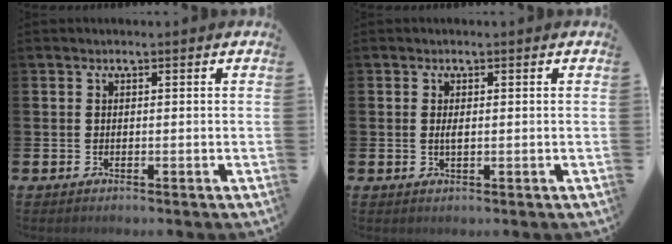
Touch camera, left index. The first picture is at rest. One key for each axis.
{"total": 1.0, "fx": 0.1, "fy": 0.4, "fz": 0.9, "tx": -0.016, "ty": 0.001, "tz": 0.000}